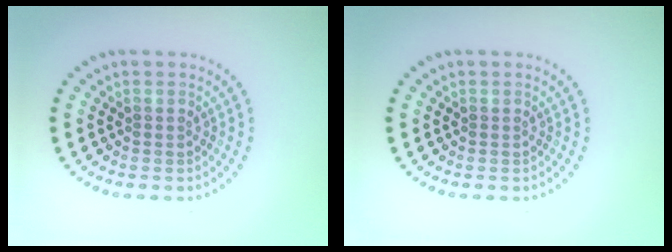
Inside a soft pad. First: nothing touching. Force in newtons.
{"total": 0.0}